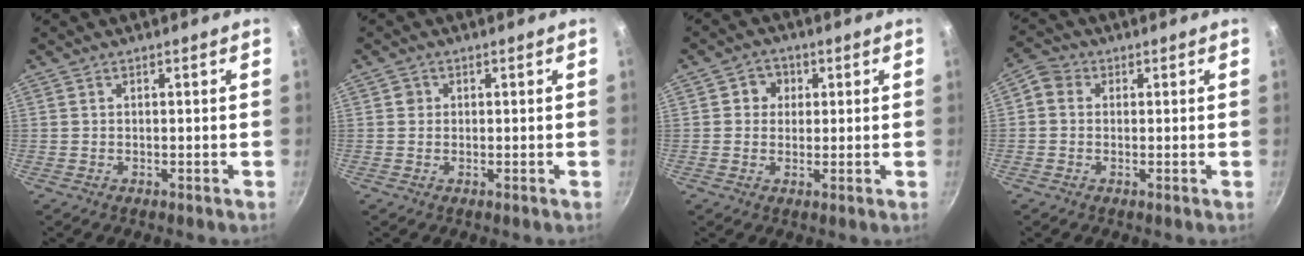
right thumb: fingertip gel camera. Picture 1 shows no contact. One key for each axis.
{"total": 1.4, "fx": 0.2, "fy": 1.3, "fz": 0.3, "tx": 0.001, "ty": 0.001, "tz": 0.000}
{"total": 4.1, "fx": 0.9, "fy": 3.8, "fz": 1.2, "tx": 0.011, "ty": 0.001, "tz": 0.007}
{"total": 3.5, "fx": 0.2, "fy": 3.1, "fz": 1.6, "tx": -0.019, "ty": 0.007, "tz": -0.013}